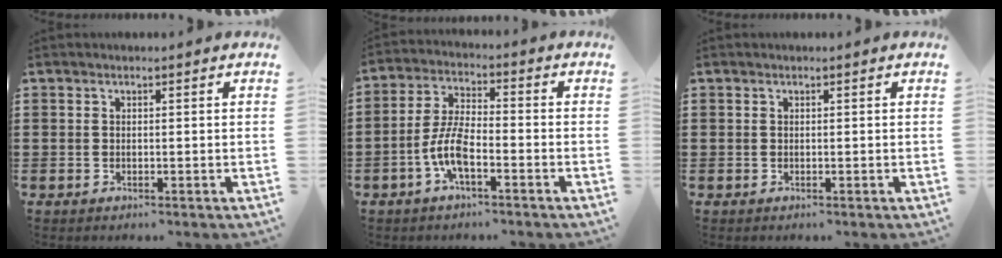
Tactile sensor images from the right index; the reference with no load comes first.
{"total": 7.0, "force": [-3.1, 2.3, 5.8], "torque": [-0.146, -0.008, -0.066]}
{"total": 0.0}